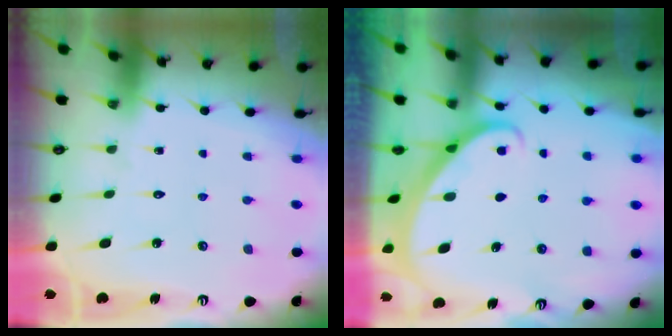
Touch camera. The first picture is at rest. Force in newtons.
{"total": 1.8, "press": 1.8, "slide": 0.0}